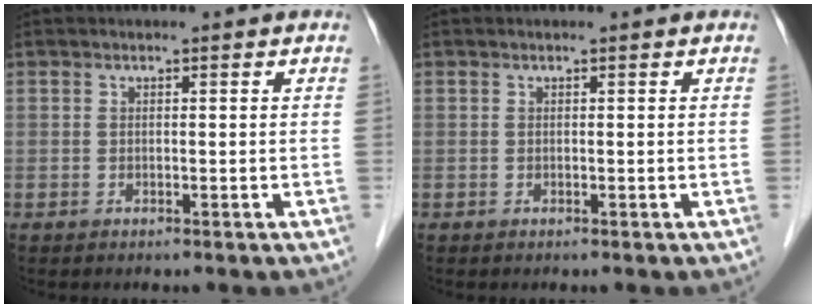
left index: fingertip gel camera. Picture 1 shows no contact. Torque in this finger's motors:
{"motor_torque": [0.01, 0.00, 0.00, -0.01]}